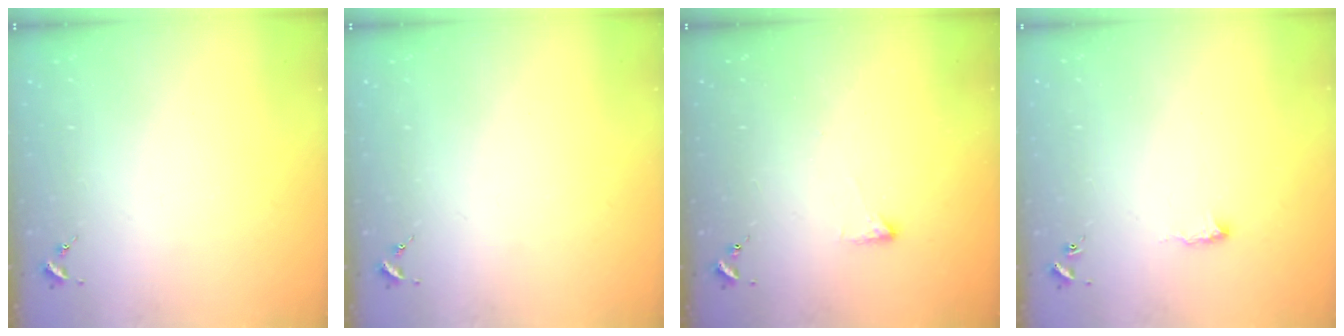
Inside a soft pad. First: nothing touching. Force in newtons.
{"total": 0.0}
{"total": 2.5, "press": 2.4, "slide": 0.5}
{"total": 6.4, "press": 6.3, "slide": 0.8}